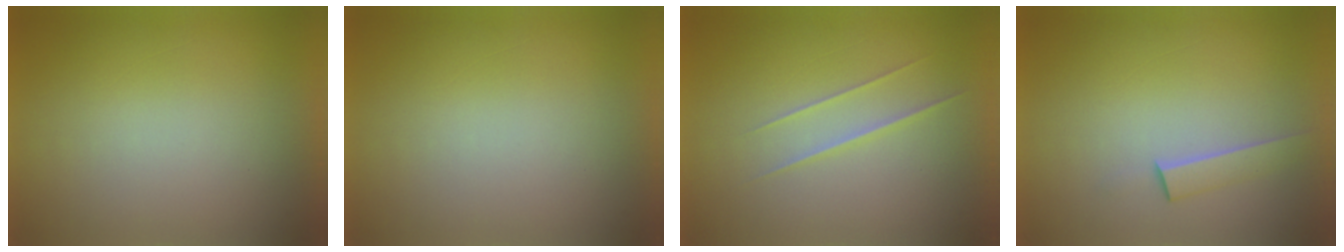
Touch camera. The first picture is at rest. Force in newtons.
{"total": 1.3}
{"total": 1.7}
{"total": 1.5}